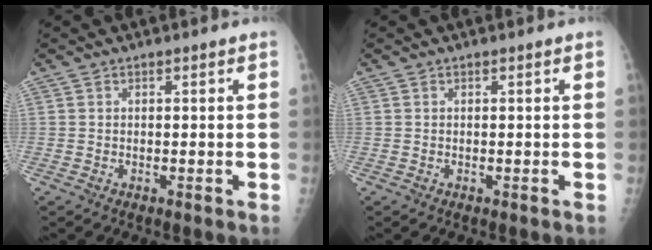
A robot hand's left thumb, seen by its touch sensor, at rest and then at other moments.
{"total": 0.0}